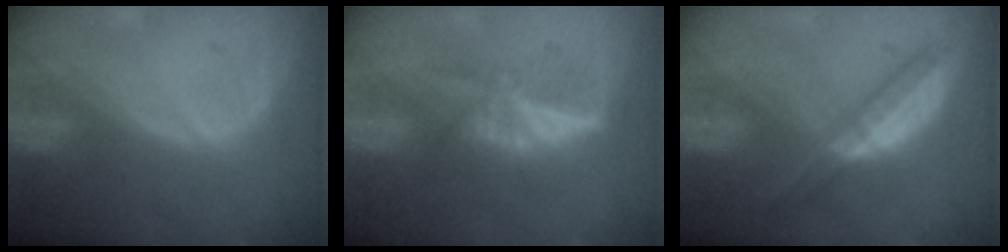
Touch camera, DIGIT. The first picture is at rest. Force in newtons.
{"total": 6.3, "press": 5.3, "slide": 3.5}
{"total": 6.2, "press": 5.4, "slide": 3.1}